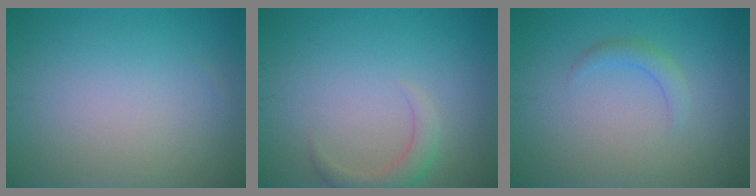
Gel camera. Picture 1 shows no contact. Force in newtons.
{"total": 2.2, "press": 2.2, "slide": 0.2}
{"total": 1.4, "press": 1.4, "slide": 0.0}